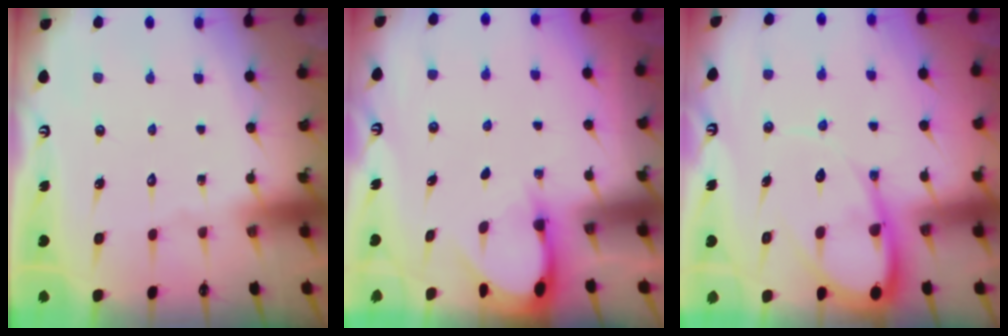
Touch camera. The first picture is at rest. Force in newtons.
{"total": 3.0, "press": 3.0, "slide": 0.4}
{"total": 10.7, "press": 10.7, "slide": 1.1}